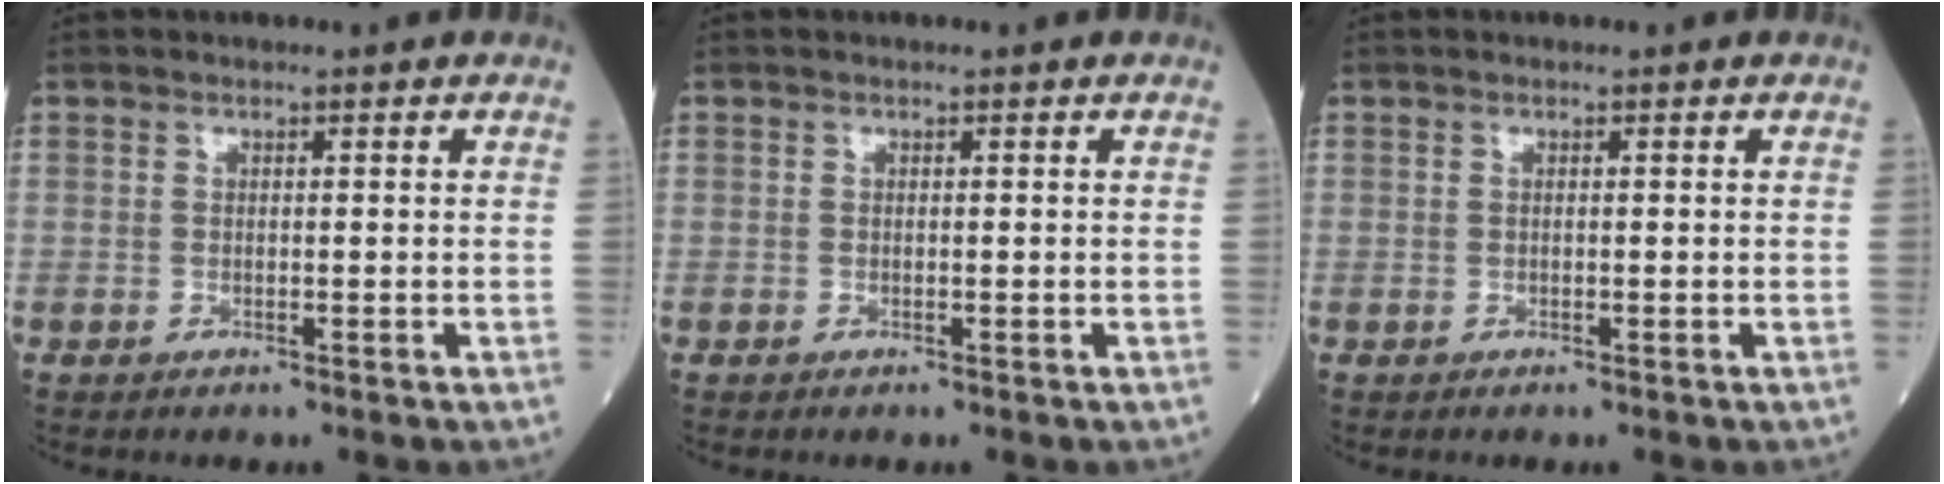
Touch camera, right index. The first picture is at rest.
{"total": 0.0}
{"total": 0.0}